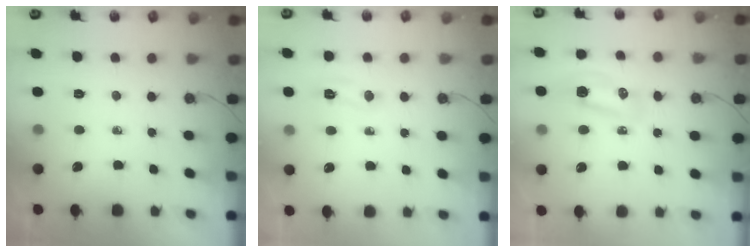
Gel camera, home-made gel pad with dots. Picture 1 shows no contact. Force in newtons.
{"total": 10.0, "press": 5.0, "slide": 8.7}
{"total": 8.0, "press": 7.8, "slide": 1.9}